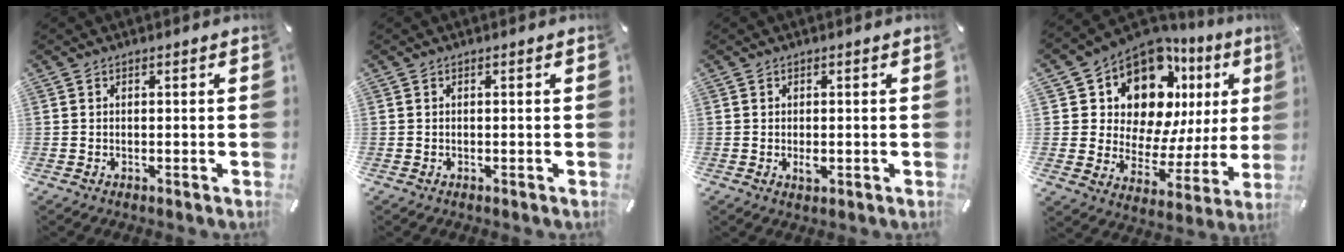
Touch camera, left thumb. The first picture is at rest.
{"total": 0.0}
{"total": 1.7, "force": [-0.2, 1.0, 1.4], "torque": [-0.025, -0.001, -0.003]}
{"total": 14.7, "force": [9.5, 9.1, 6.6], "torque": [-0.104, -0.094, 0.165]}